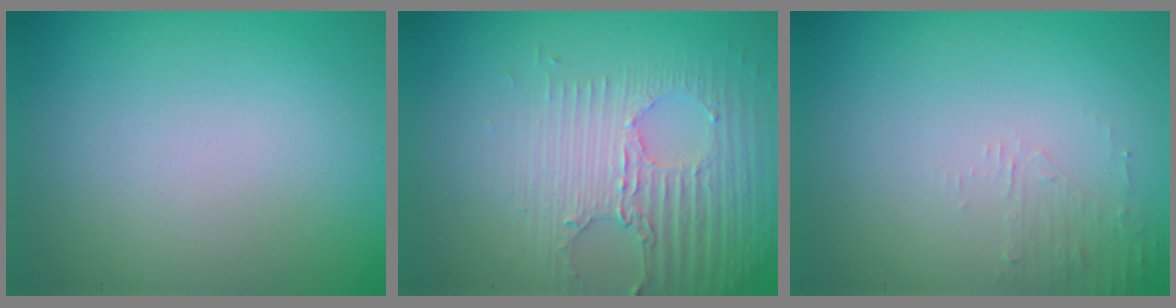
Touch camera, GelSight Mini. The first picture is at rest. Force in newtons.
{"total": 3.5, "press": 3.4, "slide": 1.1}
{"total": 1.3, "press": 1.2, "slide": 0.3}